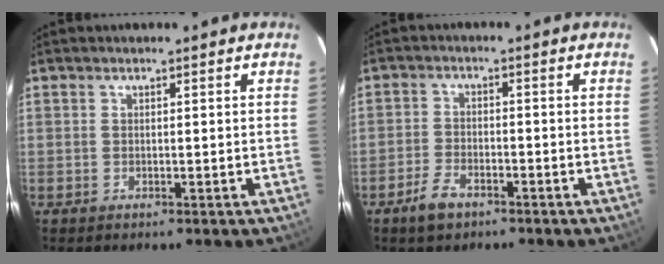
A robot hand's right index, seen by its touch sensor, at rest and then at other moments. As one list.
[{"total": 5.0, "force": [-3.4, 2.5, 2.7], "torque": [-0.069, -0.002, -0.065]}]